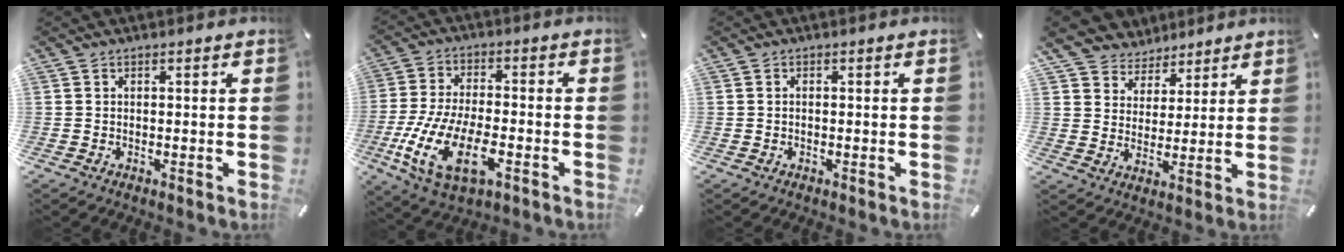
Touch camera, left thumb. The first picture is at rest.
{"total": 15.4, "force": [-6.1, 7.3, 12.1], "torque": [-0.262, 0.005, -0.106]}
{"total": 0.5, "force": [-0.1, 0.3, 0.5], "torque": [-0.011, 0.000, -0.002]}
{"total": 8.0, "force": [5.8, 5.5, 0.2], "torque": [-0.024, -0.045, 0.112]}